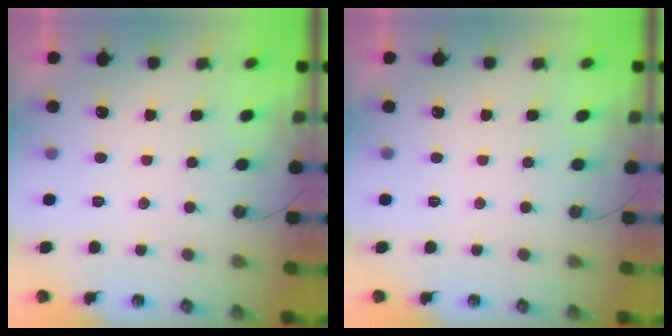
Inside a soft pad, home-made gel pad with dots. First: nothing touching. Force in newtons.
{"total": 0.0}